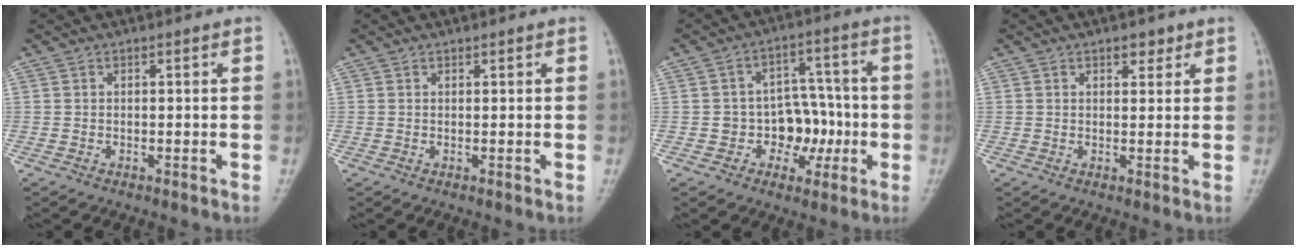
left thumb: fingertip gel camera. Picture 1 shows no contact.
{"total": 0.0}
{"total": 9.5, "force": [-2.2, 7.3, 5.7], "torque": [-0.028, 0.037, -0.035]}
{"total": 2.3, "force": [1.4, 1.4, 1.2], "torque": [0.002, -0.006, 0.018]}